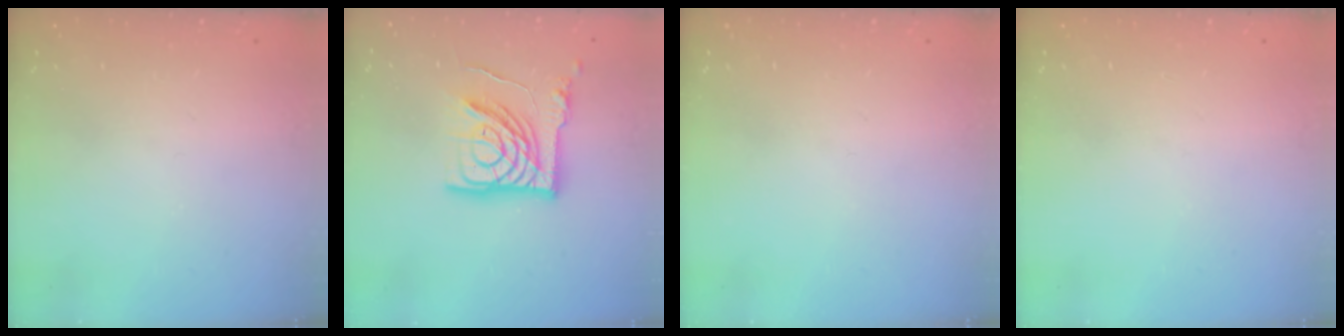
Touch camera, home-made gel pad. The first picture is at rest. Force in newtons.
{"total": 15.2, "press": 15.1, "slide": 1.4}
{"total": 0.0}
{"total": 0.0}